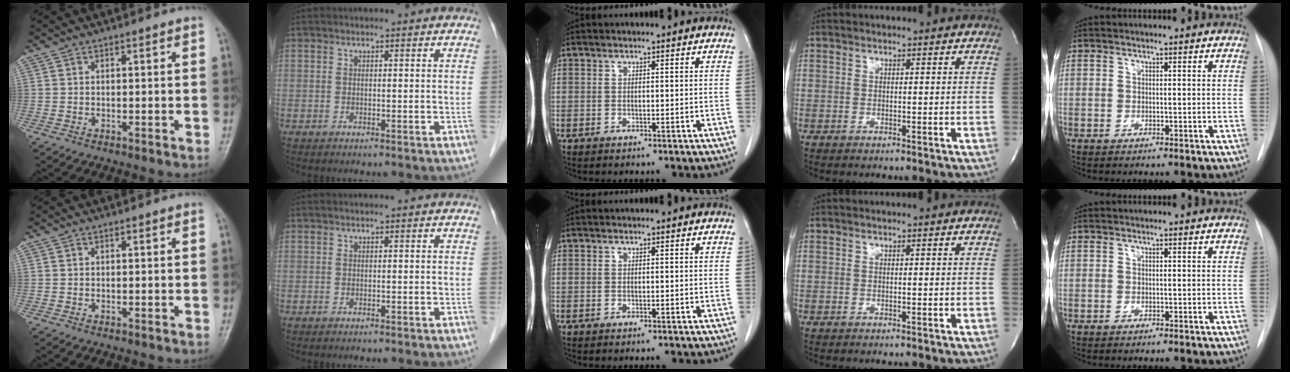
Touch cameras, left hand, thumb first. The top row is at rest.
{}